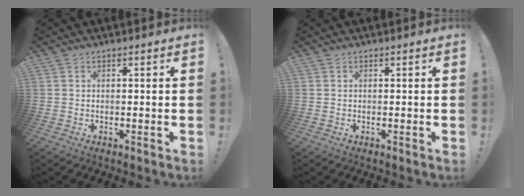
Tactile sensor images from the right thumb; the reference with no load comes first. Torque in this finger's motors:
{"motor_torque": [0.06, 0.06, 0.01, -0.01, 0.00]}